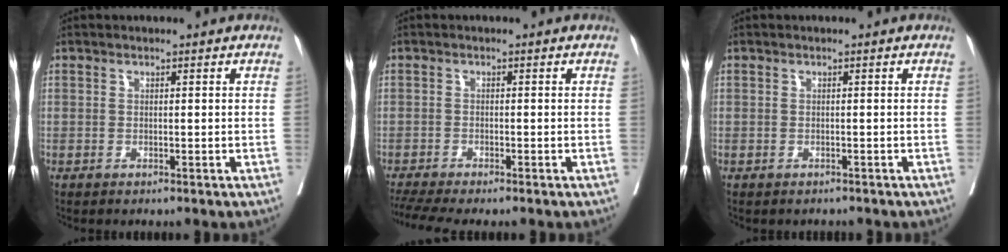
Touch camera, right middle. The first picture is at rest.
{"total": 6.0, "force": [-5.2, -0.1, 2.9], "torque": [-0.050, -0.010, -0.089]}
{"total": 1.1, "force": [-1.0, 0.4, -0.1], "torque": [-0.006, -0.001, -0.016]}